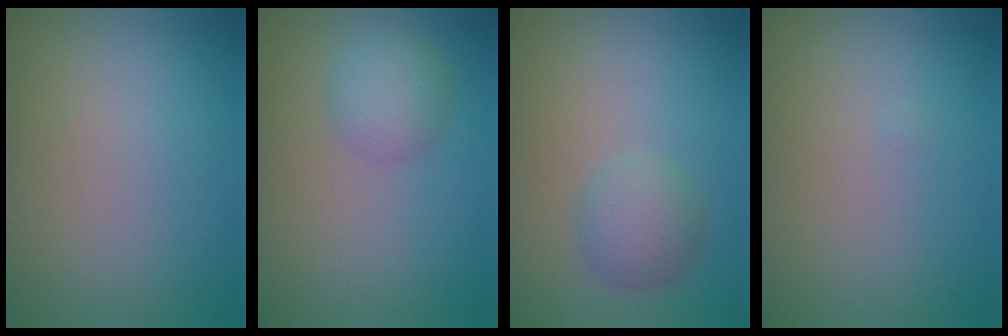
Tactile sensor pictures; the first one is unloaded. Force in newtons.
{"total": 2.9, "press": 2.9, "slide": 0.1}
{"total": 3.2, "press": 3.2, "slide": 0.1}
{"total": 0.0}